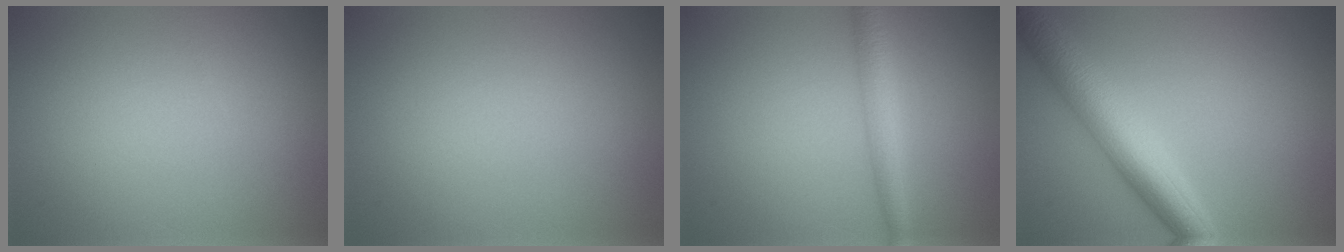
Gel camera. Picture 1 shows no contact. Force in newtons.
{"total": 0.0}
{"total": 2.7, "press": 2.7, "slide": 0.1}
{"total": 6.2, "press": 6.2, "slide": 0.2}